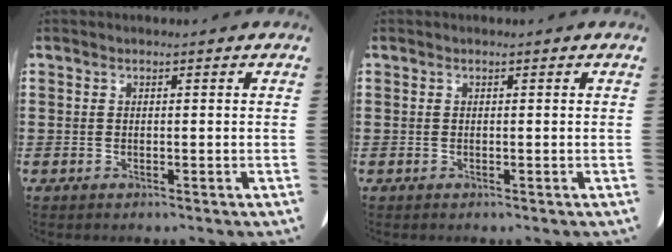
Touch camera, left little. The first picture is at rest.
{"total": 0.0}